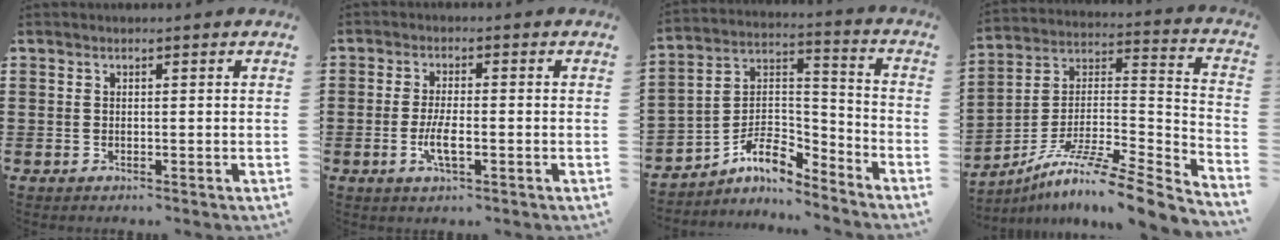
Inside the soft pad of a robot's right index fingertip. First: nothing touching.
{"total": 4.1, "force": [-1.3, 1.0, 3.7], "torque": [-0.075, -0.005, -0.028]}
{"total": 7.6, "force": [-5.7, 3.5, 3.6], "torque": [-0.082, -0.004, -0.111]}
{"total": 9.0, "force": [-7.3, 0.8, 5.2], "torque": [-0.089, -0.003, -0.143]}